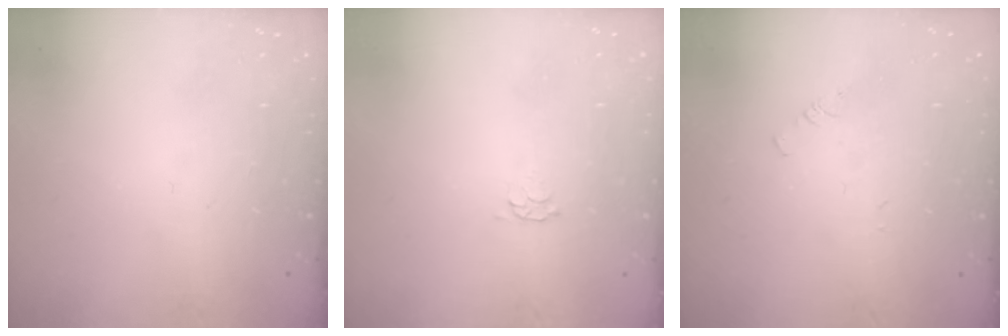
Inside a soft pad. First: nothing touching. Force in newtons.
{"total": 2.8, "press": 2.7, "slide": 0.5}
{"total": 1.0, "press": 0.9, "slide": 0.2}